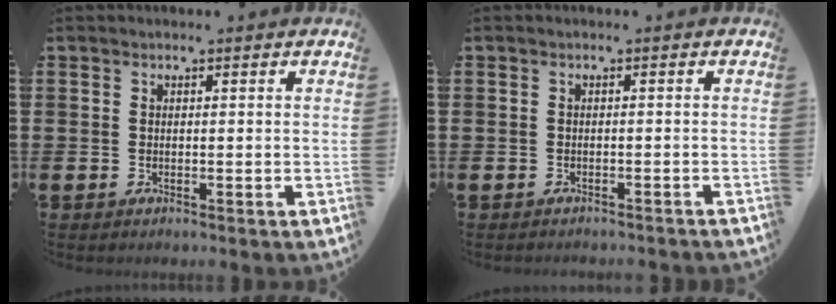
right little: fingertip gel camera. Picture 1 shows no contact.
{"total": 0.7, "force": [-0.7, 0.0, 0.0], "torque": [-0.001, -0.001, -0.014]}